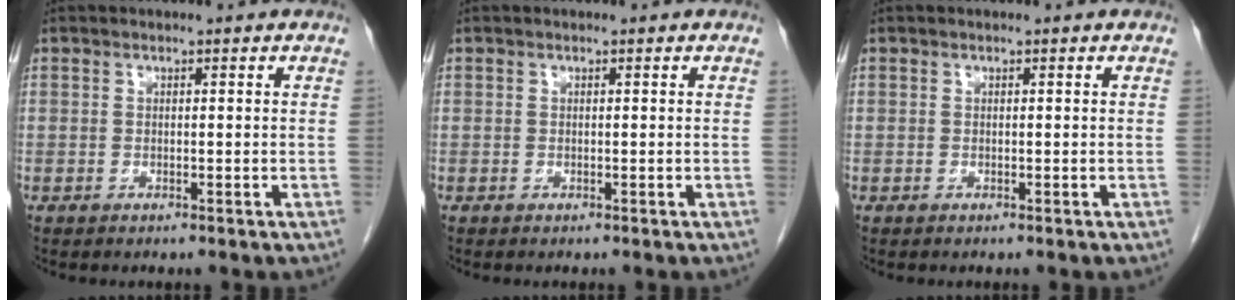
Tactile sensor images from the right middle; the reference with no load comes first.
{"total": 0.0}
{"total": 0.0}